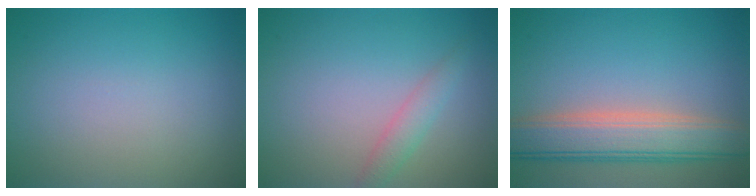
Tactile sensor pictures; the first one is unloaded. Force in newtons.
{"total": 1.7, "press": 1.7, "slide": 0.1}
{"total": 6.5, "press": 6.5, "slide": 0.6}